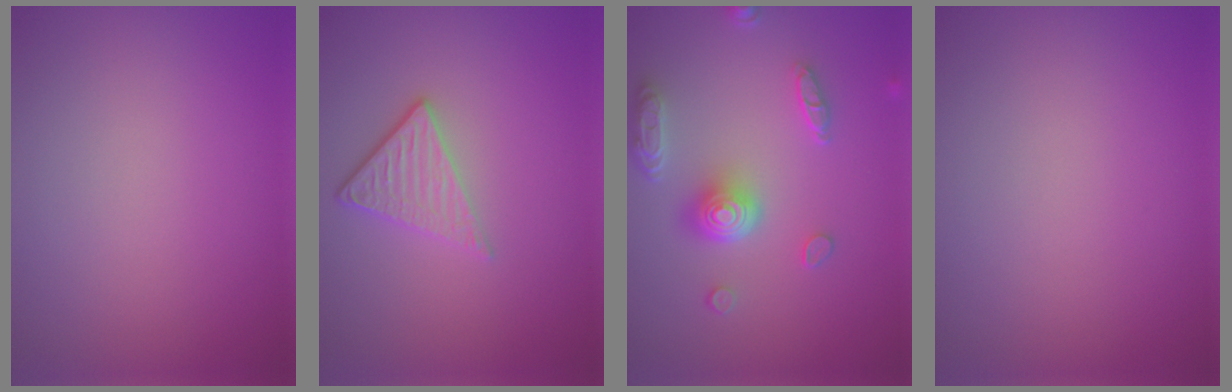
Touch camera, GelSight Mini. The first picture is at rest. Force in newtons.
{"total": 3.1, "press": 2.5, "slide": 1.9}
{"total": 4.9, "press": 3.9, "slide": 2.9}
{"total": 0.0}